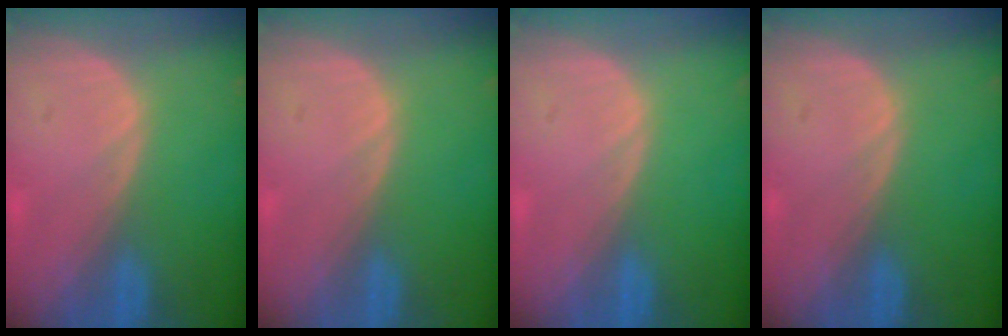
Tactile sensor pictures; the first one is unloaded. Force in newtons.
{"total": 0.0}
{"total": 0.0}
{"total": 0.0}